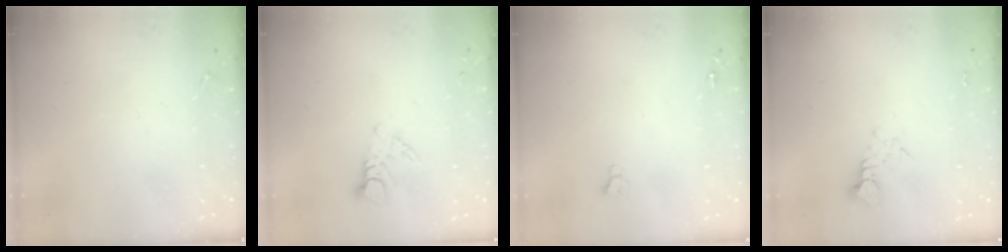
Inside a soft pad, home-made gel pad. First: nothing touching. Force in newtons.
{"total": 5.0, "press": 5.0, "slide": 0.3}
{"total": 2.7, "press": 2.7, "slide": 0.0}
{"total": 3.1, "press": 3.1, "slide": 0.2}